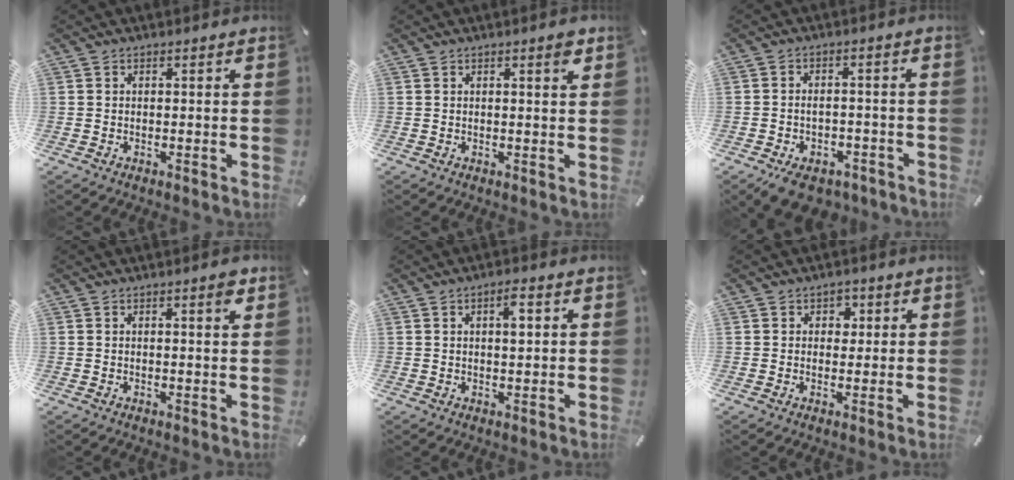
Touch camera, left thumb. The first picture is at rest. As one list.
[{"total": 1.9, "force": [1.1, 0.3, 1.6], "torque": [-0.025, -0.002, 0.015]}, {"total": 5.0, "force": [-2.9, 3.3, 2.4], "torque": [-0.043, 0.019, -0.052]}, {"total": 2.1, "force": [1.1, 0.3, 1.8], "torque": [-0.028, 0.000, 0.015]}, {"total": 3.5, "force": [1.1, 1.2, 3.1], "torque": [-0.050, 0.001, 0.013]}, {"total": 2.5, "force": [0.6, 2.3, 0.8], "torque": [0.003, -0.006, 0.001]}]